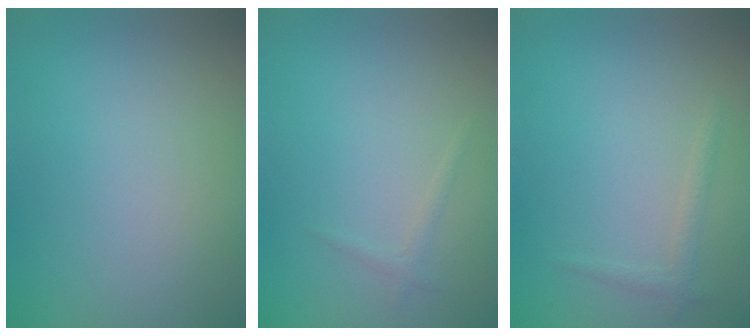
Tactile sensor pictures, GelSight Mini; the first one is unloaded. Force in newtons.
{"total": 0.7, "press": 0.7, "slide": 0.0}
{"total": 1.0, "press": 1.0, "slide": 0.0}